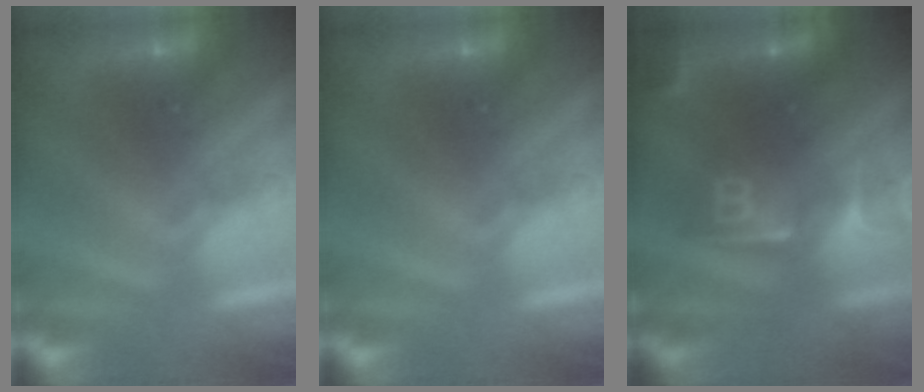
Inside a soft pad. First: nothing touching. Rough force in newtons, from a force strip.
{"total": 0.0}
{"total": 7.3}